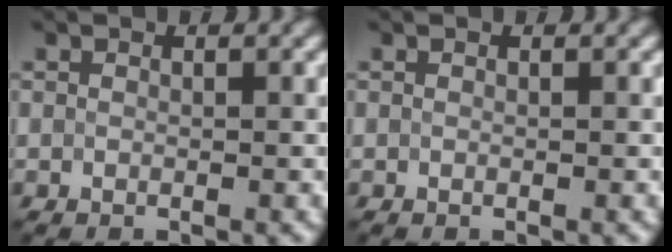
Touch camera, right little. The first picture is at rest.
{"total": 0.0}